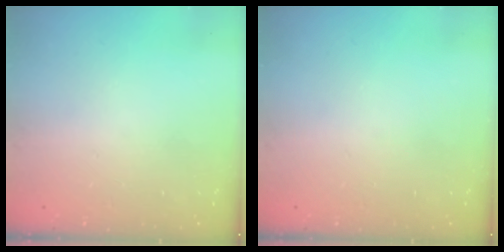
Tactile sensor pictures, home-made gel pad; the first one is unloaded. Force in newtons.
{"total": 0.0}